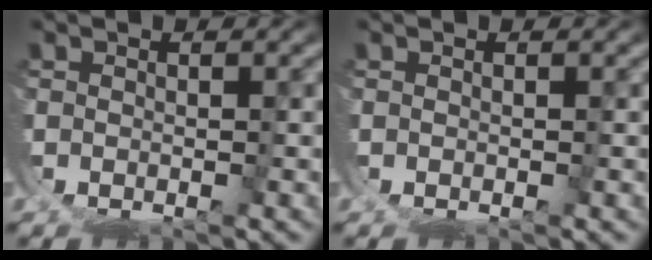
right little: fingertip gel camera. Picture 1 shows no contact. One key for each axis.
{"total": 0.0}